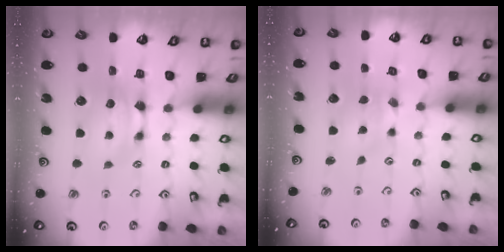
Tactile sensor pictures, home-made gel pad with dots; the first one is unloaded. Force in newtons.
{"total": 2.1, "press": 1.8, "slide": 1.0}